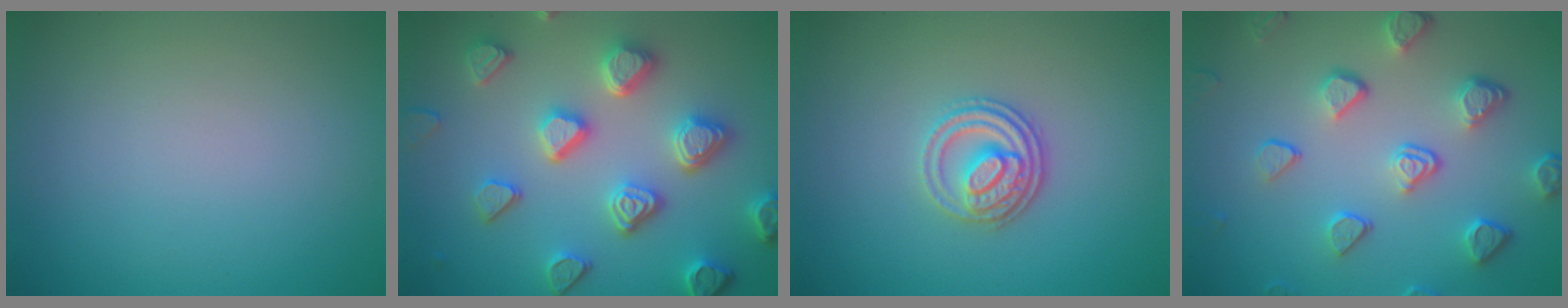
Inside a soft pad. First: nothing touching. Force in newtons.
{"total": 5.6, "press": 5.2, "slide": 2.1}
{"total": 3.3, "press": 2.9, "slide": 1.6}
{"total": 5.0, "press": 3.8, "slide": 3.3}